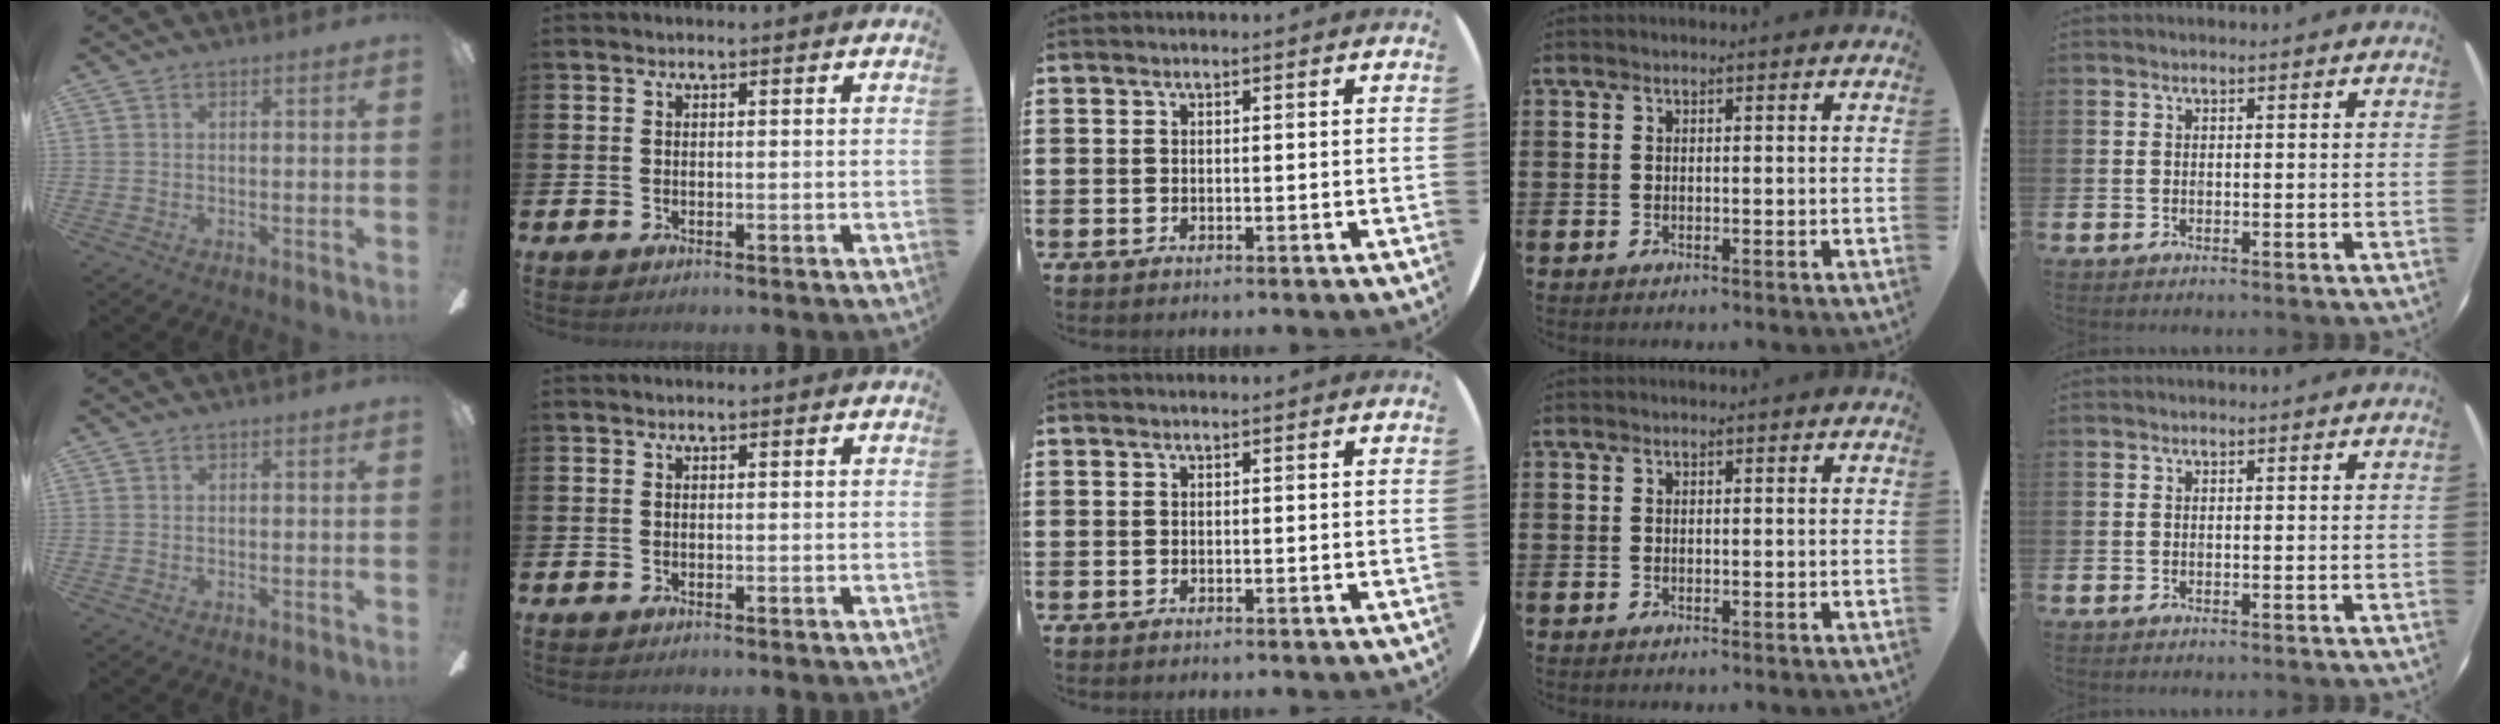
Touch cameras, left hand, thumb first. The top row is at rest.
{}